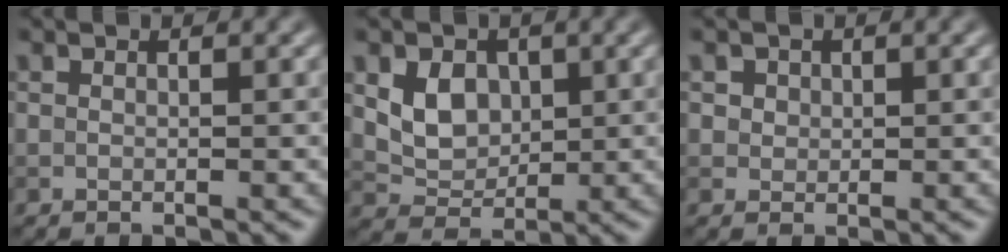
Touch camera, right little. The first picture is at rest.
{"total": 3.8, "force": [0.8, 3.0, 2.2], "torque": [-0.043, -0.008, 0.016]}
{"total": 1.6, "force": [0.8, 1.3, 0.5], "torque": [-0.013, -0.002, 0.018]}